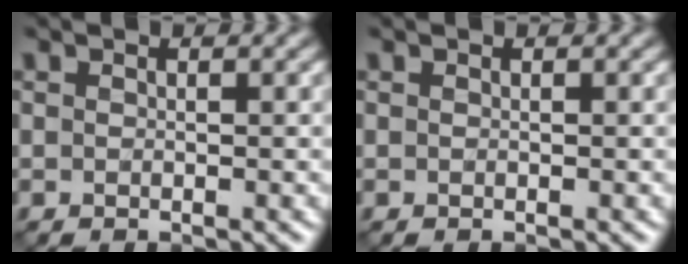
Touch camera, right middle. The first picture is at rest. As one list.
[{"total": 0.0}]